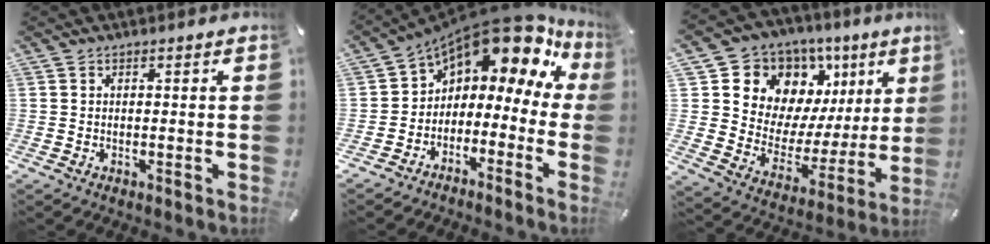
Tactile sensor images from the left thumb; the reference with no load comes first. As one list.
[{"total": 11.7, "force": [8.4, 5.0, 6.5], "torque": [-0.110, -0.075, 0.133]}, {"total": 11.5, "force": [7.0, 8.8, 2.4], "torque": [-0.033, -0.089, 0.125]}]